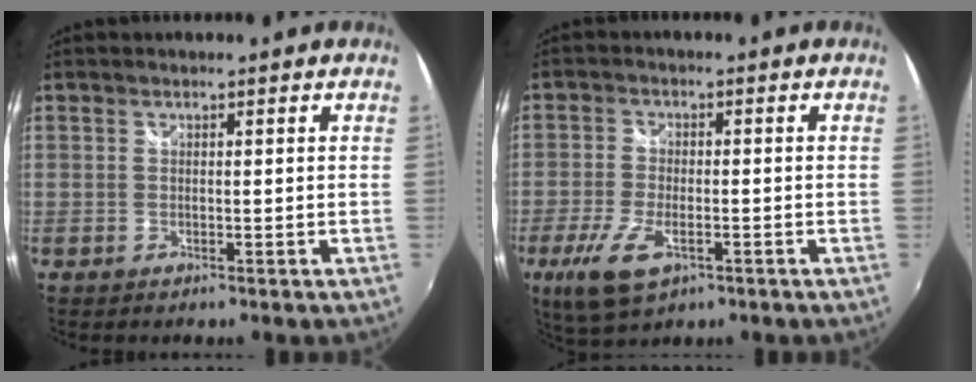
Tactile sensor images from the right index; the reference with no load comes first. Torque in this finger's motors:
{"motor_torque": [0.90, -0.50, 0.44, 0.08]}